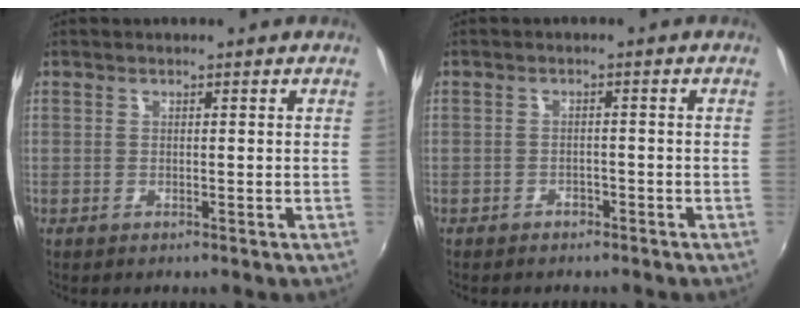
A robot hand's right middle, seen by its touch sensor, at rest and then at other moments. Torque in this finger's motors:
{"motor_torque": [1.07, -1.07, 0.08, 0.04]}